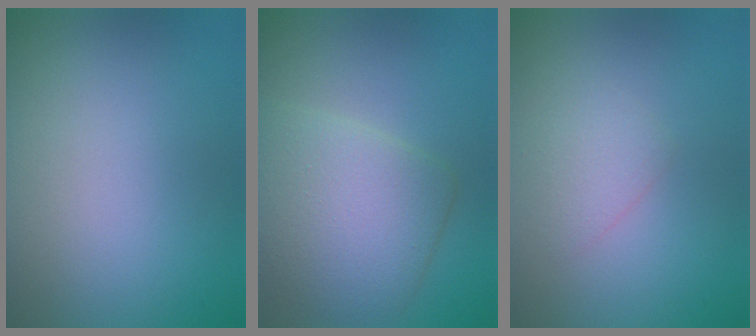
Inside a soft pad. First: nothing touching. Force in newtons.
{"total": 5.9, "press": 5.9, "slide": 0.2}
{"total": 1.4, "press": 1.4, "slide": 0.0}